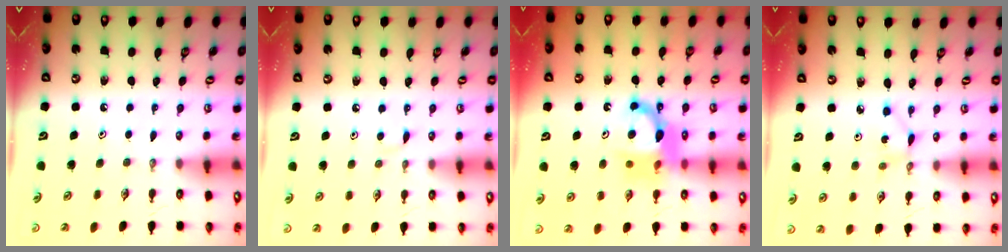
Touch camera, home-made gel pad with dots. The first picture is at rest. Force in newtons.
{"total": 3.3, "press": 3.2, "slide": 0.4}
{"total": 11.4, "press": 11.3, "slide": 1.5}
{"total": 2.0, "press": 1.9, "slide": 0.2}